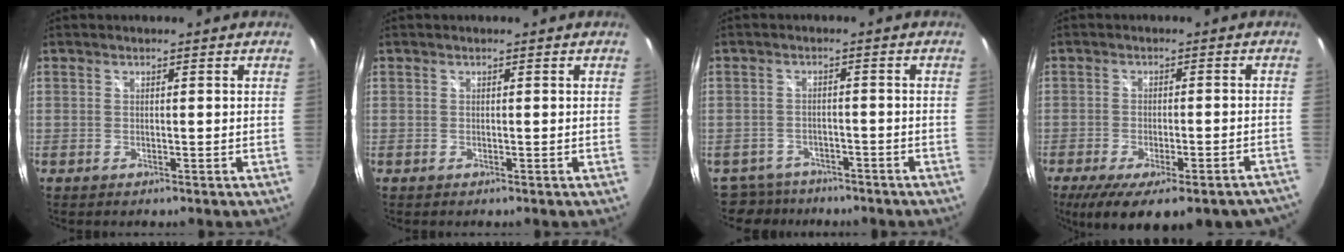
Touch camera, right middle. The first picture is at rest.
{"total": 0.0}
{"total": 8.3, "force": [-7.0, 4.2, 1.4], "torque": [-0.047, -0.003, -0.107]}
{"total": 18.1, "force": [-13.9, 4.8, 10.5], "torque": [-0.183, -0.057, -0.186]}